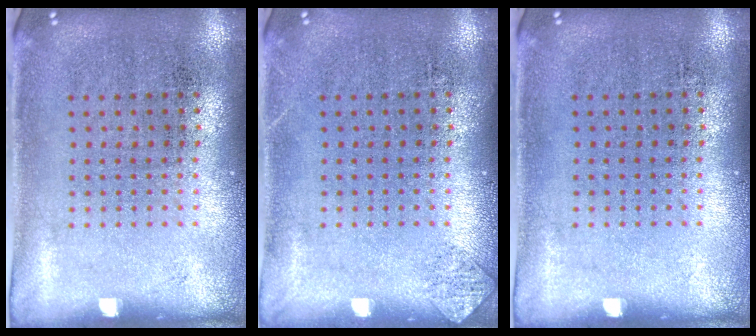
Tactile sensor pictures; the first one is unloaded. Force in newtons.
{"total": 0.8, "press": 0.8, "slide": 0.1}
{"total": 0.0}